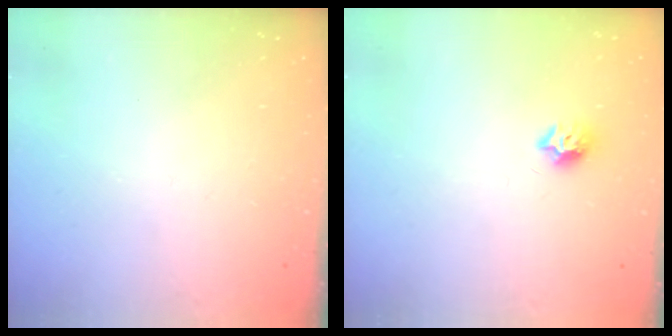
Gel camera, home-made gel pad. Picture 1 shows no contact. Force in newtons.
{"total": 6.9, "press": 6.9, "slide": 0.3}